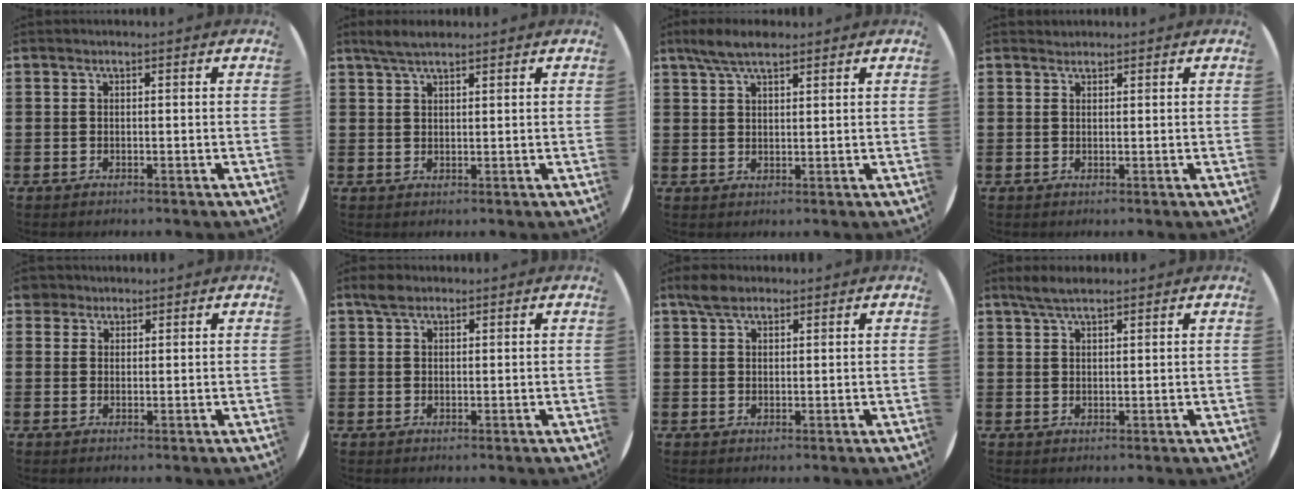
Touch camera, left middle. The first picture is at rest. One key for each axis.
{"total": 2.7, "fx": 2.2, "fy": 0.6, "fz": 1.5, "tx": -0.033, "ty": 0.006, "tz": 0.041}
{"total": 4.6, "fx": 3.6, "fy": 1.3, "fz": 2.5, "tx": -0.058, "ty": 0.000, "tz": 0.066}
{"total": 0.7, "fx": 0.7, "fy": 0.1, "fz": -0.1, "tx": 0.002, "ty": 0.003, "tz": 0.013}
{"total": 2.2, "fx": 1.8, "fy": 1.3, "fz": 0.1, "tx": -0.001, "ty": 0.004, "tz": 0.035}
{"total": 2.1, "fx": 1.7, "fy": 1.0, "fz": 0.7, "tx": -0.009, "ty": 0.002, "tz": 0.031}
{"total": 2.9, "fx": 2.4, "fy": 1.3, "fz": 1.1, "tx": -0.018, "ty": 0.004, "tz": 0.044}
{"total": 3.0, "fx": 2.4, "fy": 0.7, "fz": 1.7, "tx": -0.037, "ty": 0.004, "tz": 0.044}